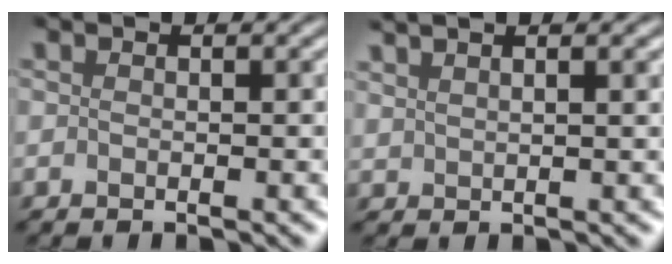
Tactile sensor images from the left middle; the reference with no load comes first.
{"total": 2.7, "force": [2.4, 1.0, 0.8], "torque": [0.022, 0.003, 0.010]}